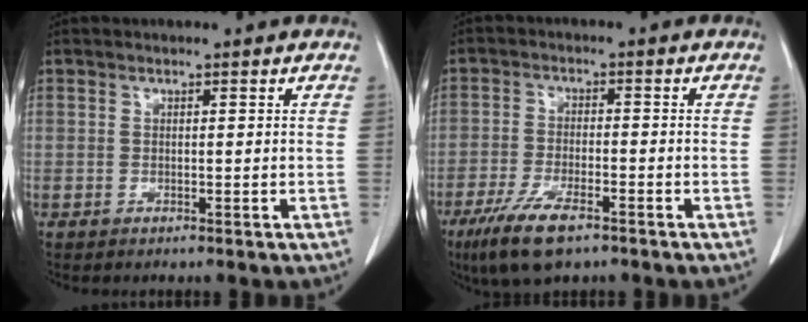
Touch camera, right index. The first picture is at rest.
{"total": 8.4, "force": [-5.4, 2.2, 6.0], "torque": [-0.118, -0.016, -0.094]}